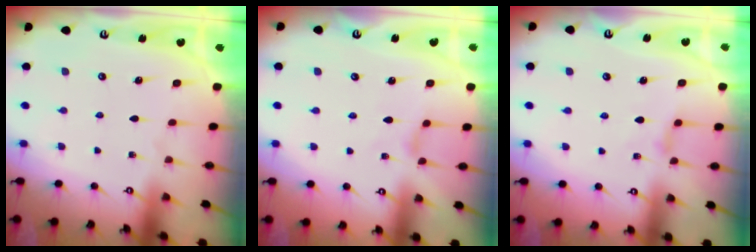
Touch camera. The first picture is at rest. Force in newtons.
{"total": 1.5, "press": 1.4, "slide": 0.3}
{"total": 2.3, "press": 2.2, "slide": 0.5}